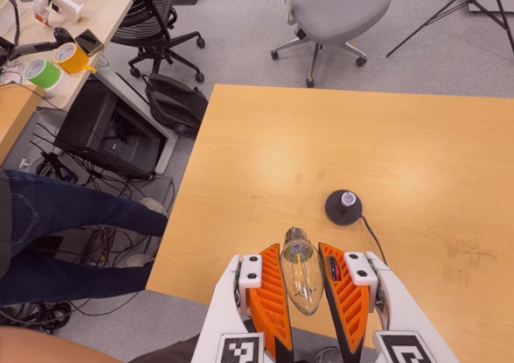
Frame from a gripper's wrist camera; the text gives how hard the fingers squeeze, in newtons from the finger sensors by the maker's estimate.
{"total": 12.8, "left": 13.7, "right": 11.9}